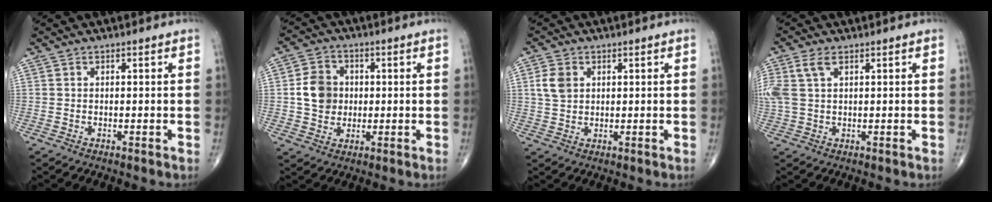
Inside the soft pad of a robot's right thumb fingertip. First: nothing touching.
{"total": 7.6, "force": [0.4, 6.5, 3.9], "torque": [-0.050, 0.006, 0.002]}
{"total": 4.4, "force": [1.2, 3.2, 2.7], "torque": [-0.046, 0.001, 0.026]}
{"total": 6.0, "force": [2.2, 3.2, 4.6], "torque": [-0.133, 0.016, 0.047]}